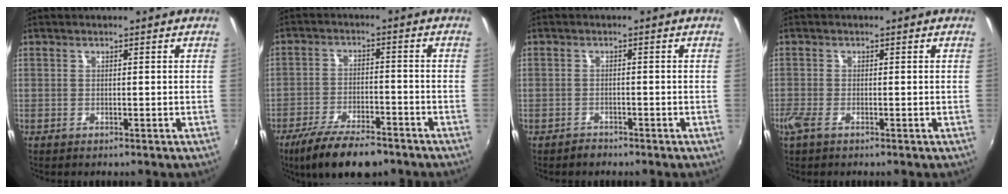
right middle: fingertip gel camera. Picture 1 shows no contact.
{"total": 12.3, "force": [-9.4, 3.9, 6.9], "torque": [-0.150, -0.025, -0.158]}
{"total": 1.6, "force": [-1.3, 0.9, -0.2], "torque": [-0.001, 0.004, -0.023]}
{"total": 2.1, "force": [-1.5, 0.4, 1.4], "torque": [-0.034, -0.008, -0.032]}